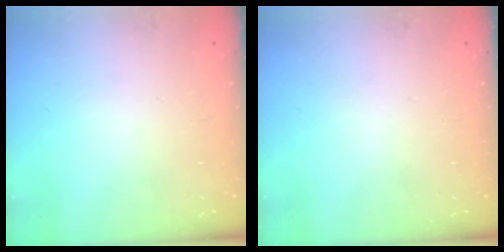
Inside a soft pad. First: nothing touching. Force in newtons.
{"total": 0.0}